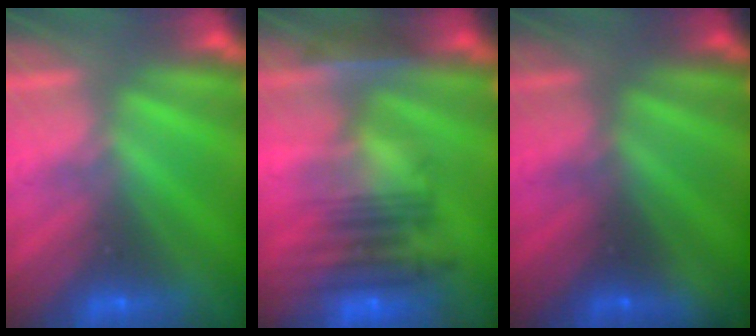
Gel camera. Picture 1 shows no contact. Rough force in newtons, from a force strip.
{"total": 7.0}
{"total": 1.4}